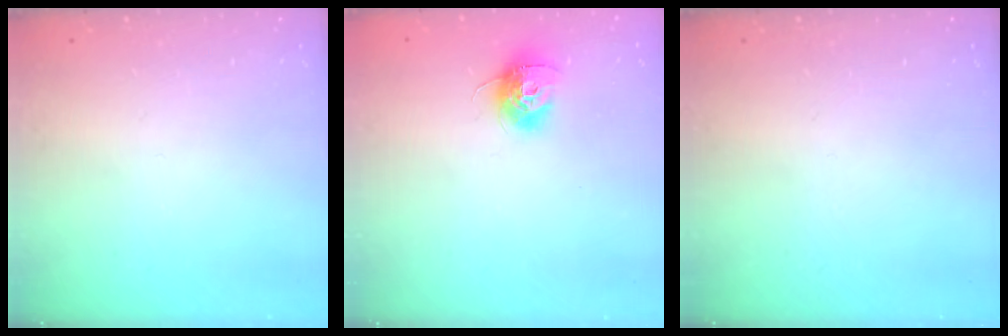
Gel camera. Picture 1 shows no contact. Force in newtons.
{"total": 10.2, "press": 10.2, "slide": 0.4}
{"total": 0.0}